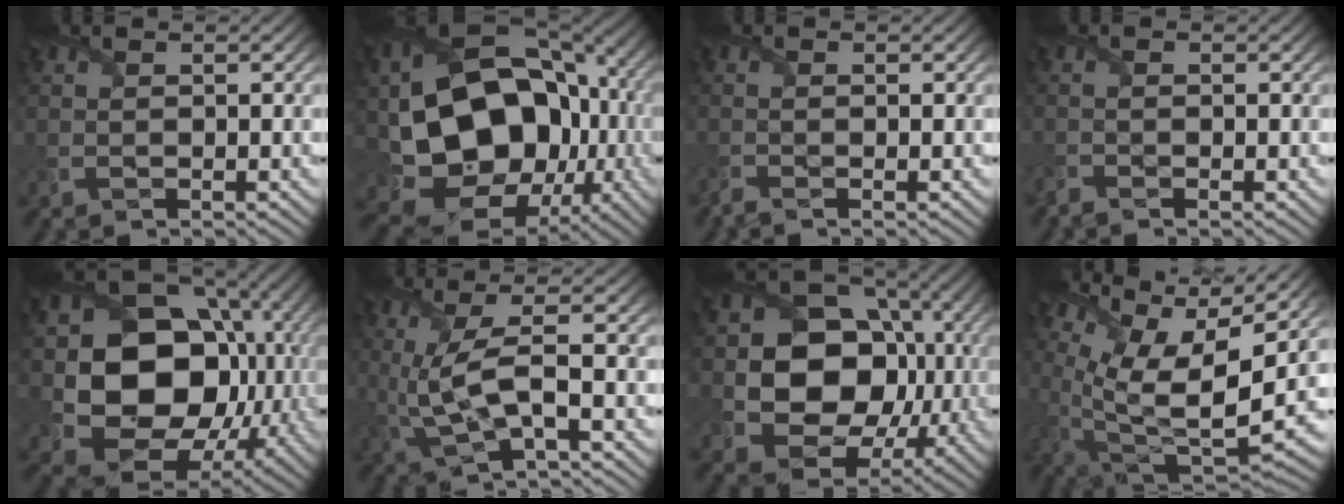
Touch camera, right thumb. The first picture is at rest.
{"total": 20.6, "force": [-1.6, 15.7, 13.2], "torque": [-0.262, -0.049, 0.006]}
{"total": 1.3, "force": [-1.2, 0.1, 0.6], "torque": [-0.016, -0.009, -0.032]}
{"total": 1.4, "force": [-1.3, 0.1, 0.3], "torque": [-0.011, -0.009, -0.035]}
{"total": 19.4, "force": [-0.1, 15.9, 11.1], "torque": [-0.204, -0.062, 0.032]}
{"total": 7.4, "force": [-0.1, 1.7, 7.2], "torque": [-0.157, 0.009, -0.004]}
{"total": 15.6, "force": [0.0, 12.9, 8.9], "torque": [-0.157, -0.029, 0.006]}
{"total": 13.9, "force": [6.3, 5.1, 11.3], "torque": [-0.243, 0.005, 0.122]}